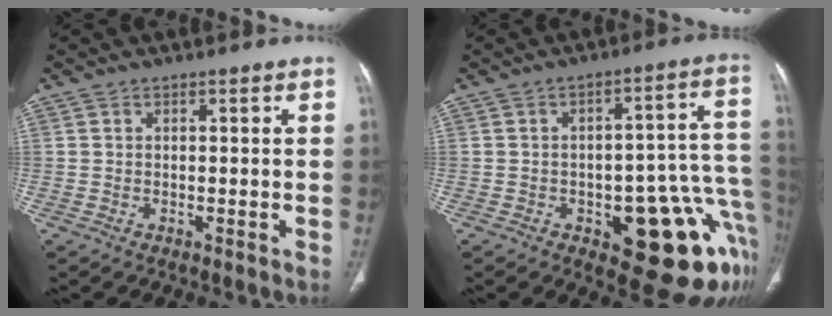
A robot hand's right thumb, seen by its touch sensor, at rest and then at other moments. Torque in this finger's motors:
{"motor_torque": [2.87, 2.14, 1.23, -1.34, 0.05]}